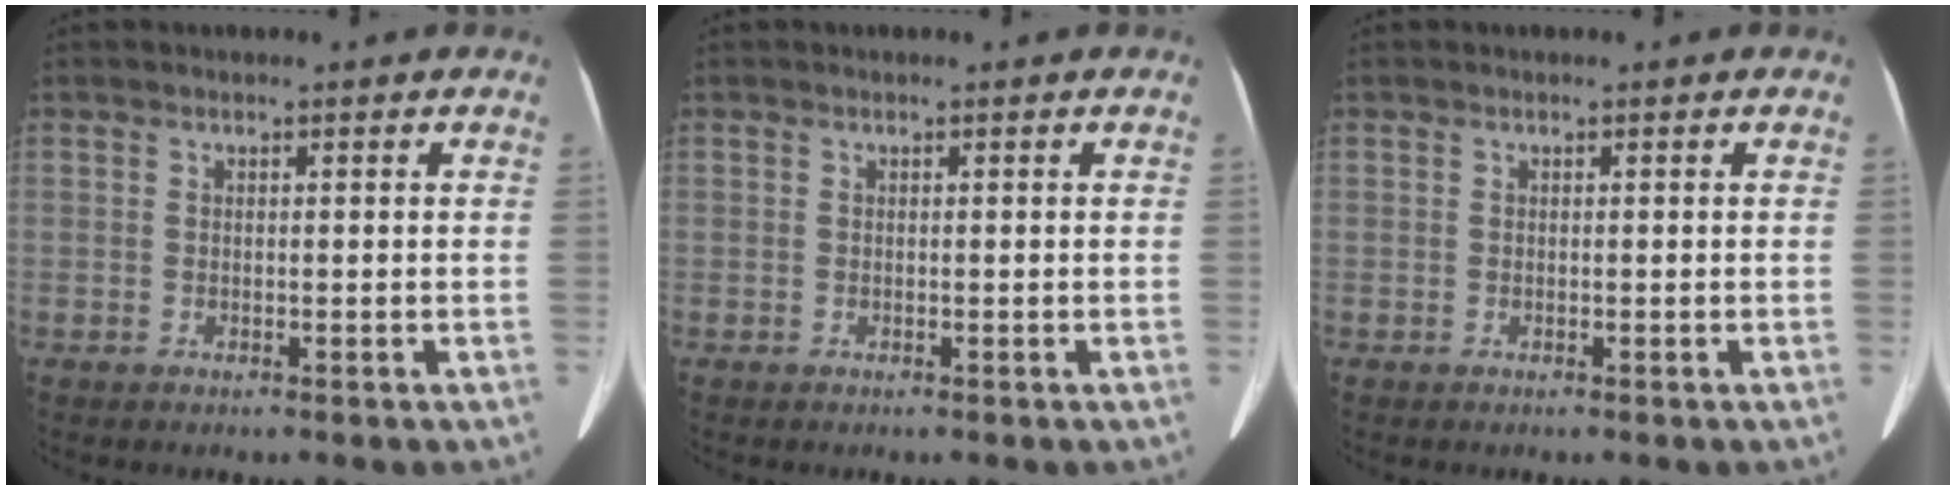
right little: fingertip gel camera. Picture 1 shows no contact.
{"total": 0.0}
{"total": 0.0}